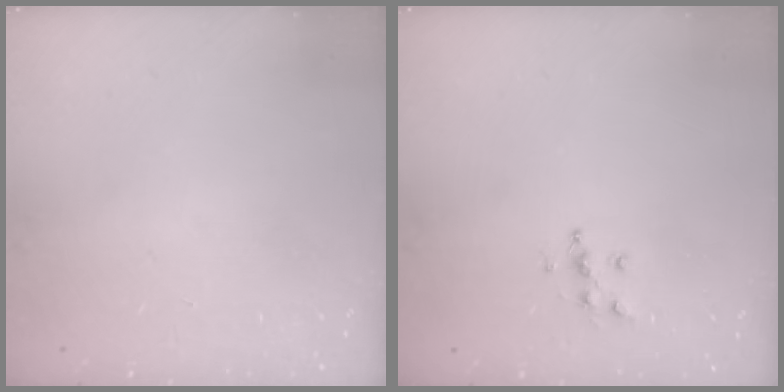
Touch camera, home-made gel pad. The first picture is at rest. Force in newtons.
{"total": 6.1, "press": 6.1, "slide": 0.4}